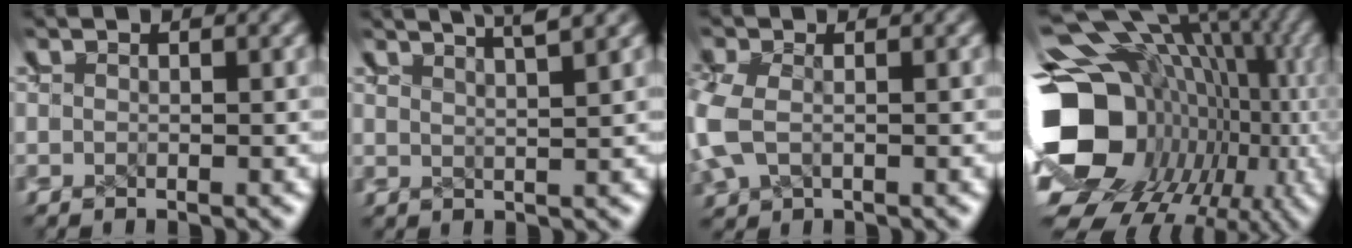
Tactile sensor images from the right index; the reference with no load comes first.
{"total": 4.5, "force": [4.1, 0.4, 2.0], "torque": [-0.015, 0.012, 0.064]}
{"total": 2.3, "force": [0.9, 1.2, 1.8], "torque": [-0.050, -0.001, 0.024]}
{"total": 19.1, "force": [-1.5, 13.8, 13.1], "torque": [-0.217, -0.044, -0.006]}